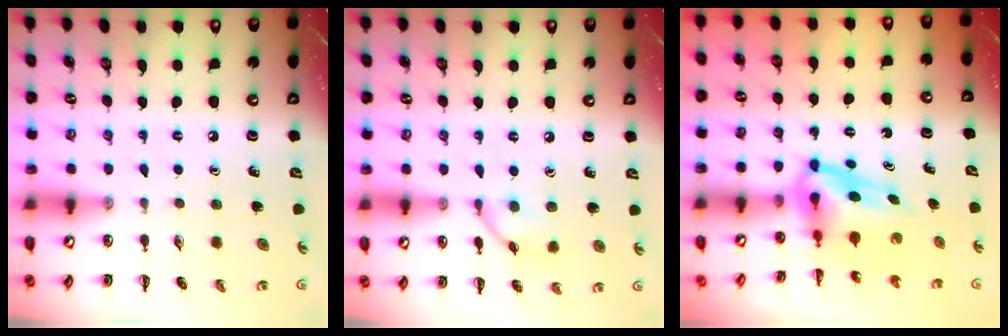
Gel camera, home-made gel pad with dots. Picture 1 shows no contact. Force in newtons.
{"total": 8.0, "press": 8.0, "slide": 0.7}
{"total": 5.9, "press": 5.8, "slide": 1.1}